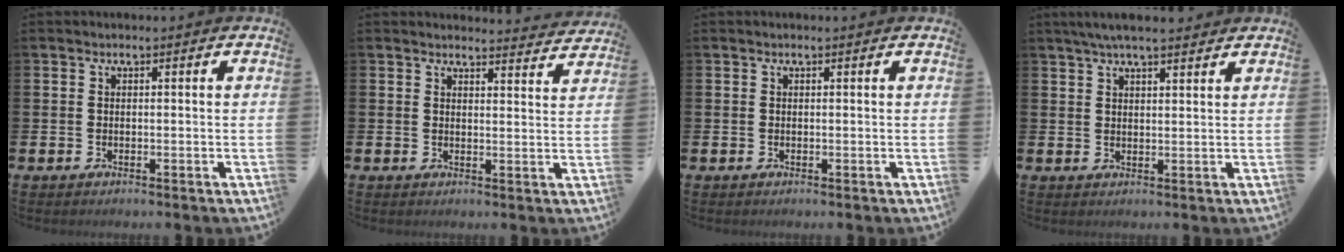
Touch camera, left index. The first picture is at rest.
{"total": 3.2, "force": [3.2, 0.1, 0.0], "torque": [0.004, -0.025, 0.055]}
{"total": 0.0}
{"total": 4.4, "force": [3.9, 0.7, 2.0], "torque": [-0.049, -0.004, 0.069]}